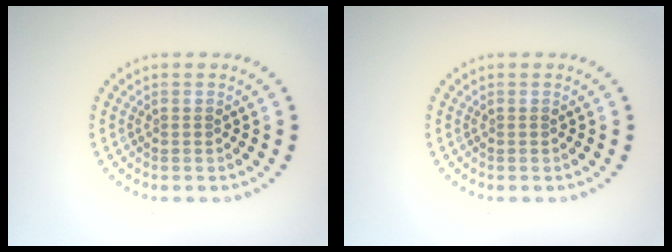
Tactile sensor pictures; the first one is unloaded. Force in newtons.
{"total": 0.0}